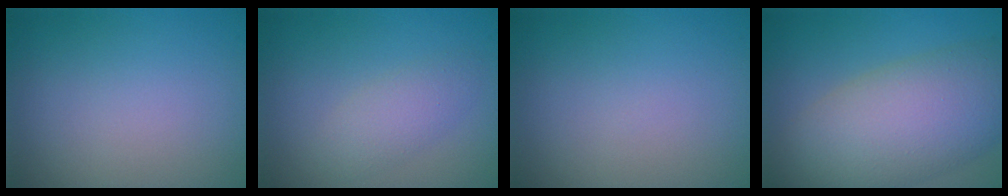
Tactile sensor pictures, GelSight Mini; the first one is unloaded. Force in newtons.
{"total": 2.3, "press": 2.3, "slide": 0.1}
{"total": 0.0}
{"total": 8.8, "press": 8.8, "slide": 0.6}